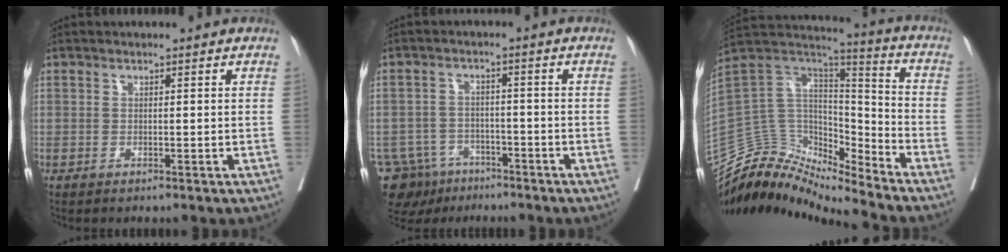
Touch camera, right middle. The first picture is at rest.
{"total": 7.9, "force": [-5.8, 5.2, 1.3], "torque": [-0.026, 0.004, -0.091]}
{"total": 15.0, "force": [-14.5, 3.4, 2.3], "torque": [-0.037, 0.101, -0.260]}